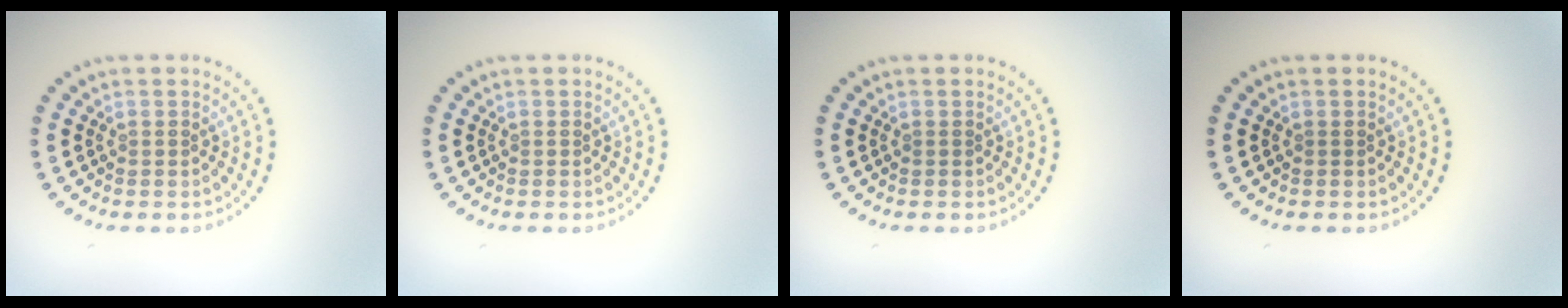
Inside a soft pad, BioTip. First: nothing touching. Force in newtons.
{"total": 0.0}
{"total": 0.0}
{"total": 0.0}